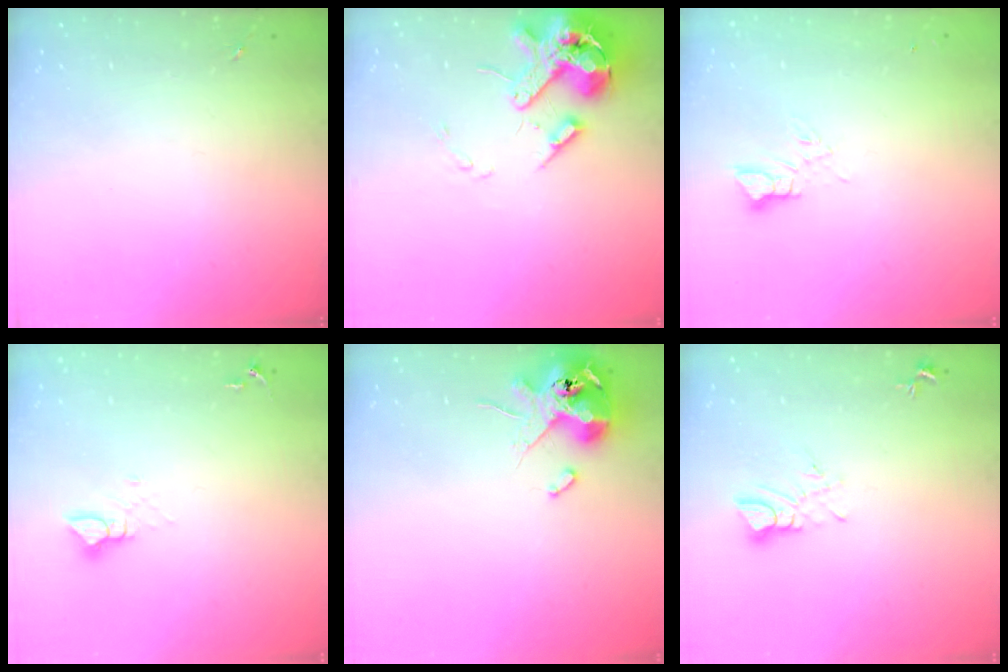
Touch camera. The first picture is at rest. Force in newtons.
{"total": 15.3, "press": 15.1, "slide": 2.6}
{"total": 3.8, "press": 3.8, "slide": 0.3}
{"total": 3.3, "press": 3.3, "slide": 0.3}
{"total": 12.7, "press": 12.5, "slide": 2.1}
{"total": 4.4, "press": 4.4, "slide": 0.3}